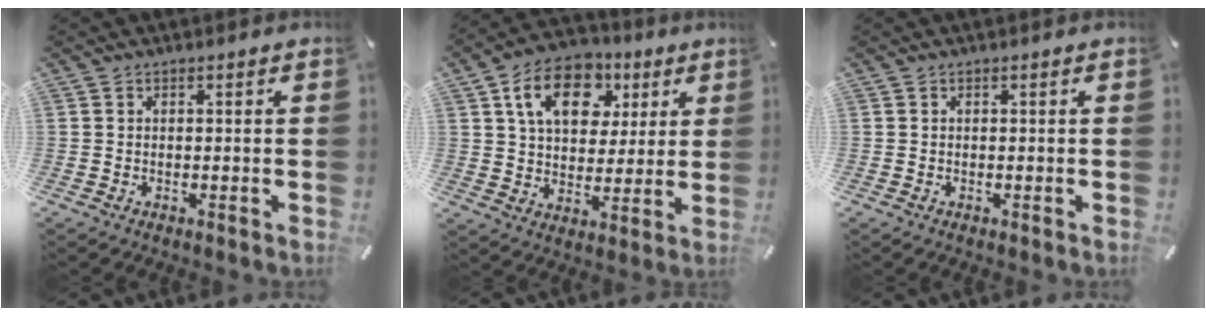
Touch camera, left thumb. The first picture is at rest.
{"total": 14.4, "force": [6.1, 10.2, 8.1], "torque": [-0.130, -0.009, 0.111]}
{"total": 0.0}